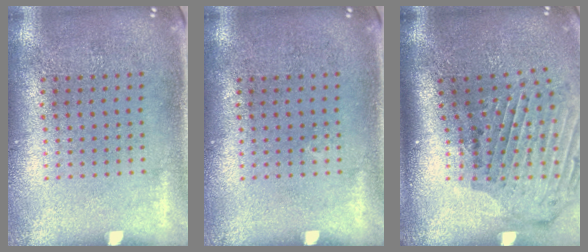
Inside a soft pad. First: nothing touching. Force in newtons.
{"total": 0.0}
{"total": 2.0, "press": 1.7, "slide": 1.1}